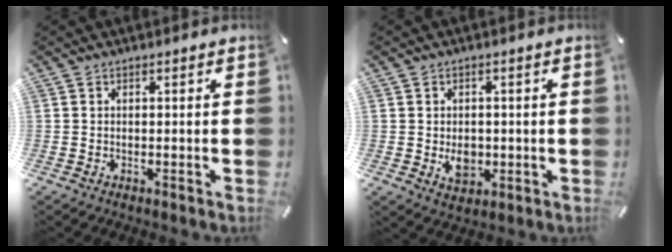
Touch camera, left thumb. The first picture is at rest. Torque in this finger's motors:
{"motor_torque": [0.37, 1.42, 0.20, 0.19, 0.04]}